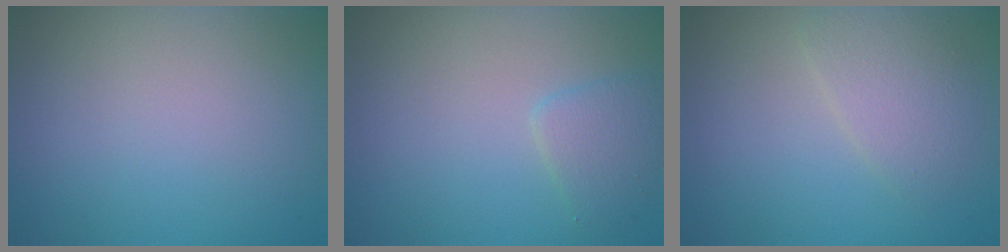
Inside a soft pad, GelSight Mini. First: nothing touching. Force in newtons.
{"total": 2.0, "press": 2.0, "slide": 0.1}
{"total": 2.5, "press": 2.5, "slide": 0.1}